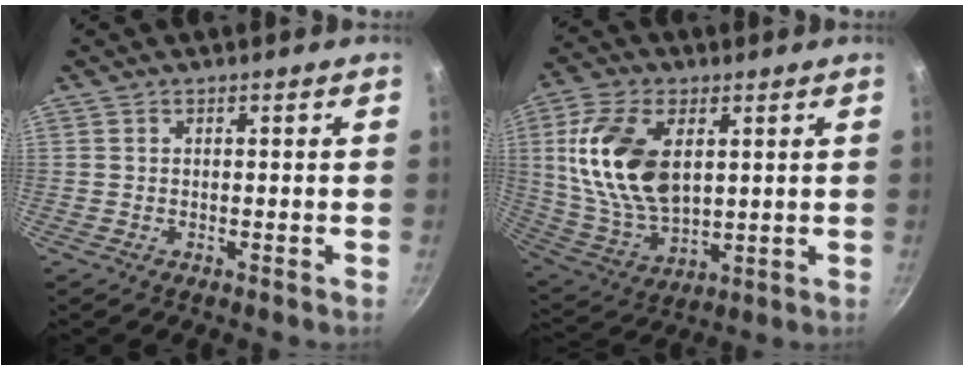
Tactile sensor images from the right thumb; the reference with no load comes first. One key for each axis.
{"total": 17.9, "fx": 4.0, "fy": 10.5, "fz": 13.9, "tx": -0.254, "ty": -0.014, "tz": 0.089}